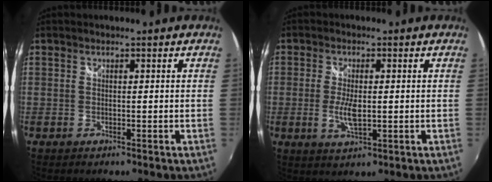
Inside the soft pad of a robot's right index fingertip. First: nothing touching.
{"total": 5.0, "force": [-0.6, 1.9, 4.6], "torque": [-0.092, -0.009, -0.011]}